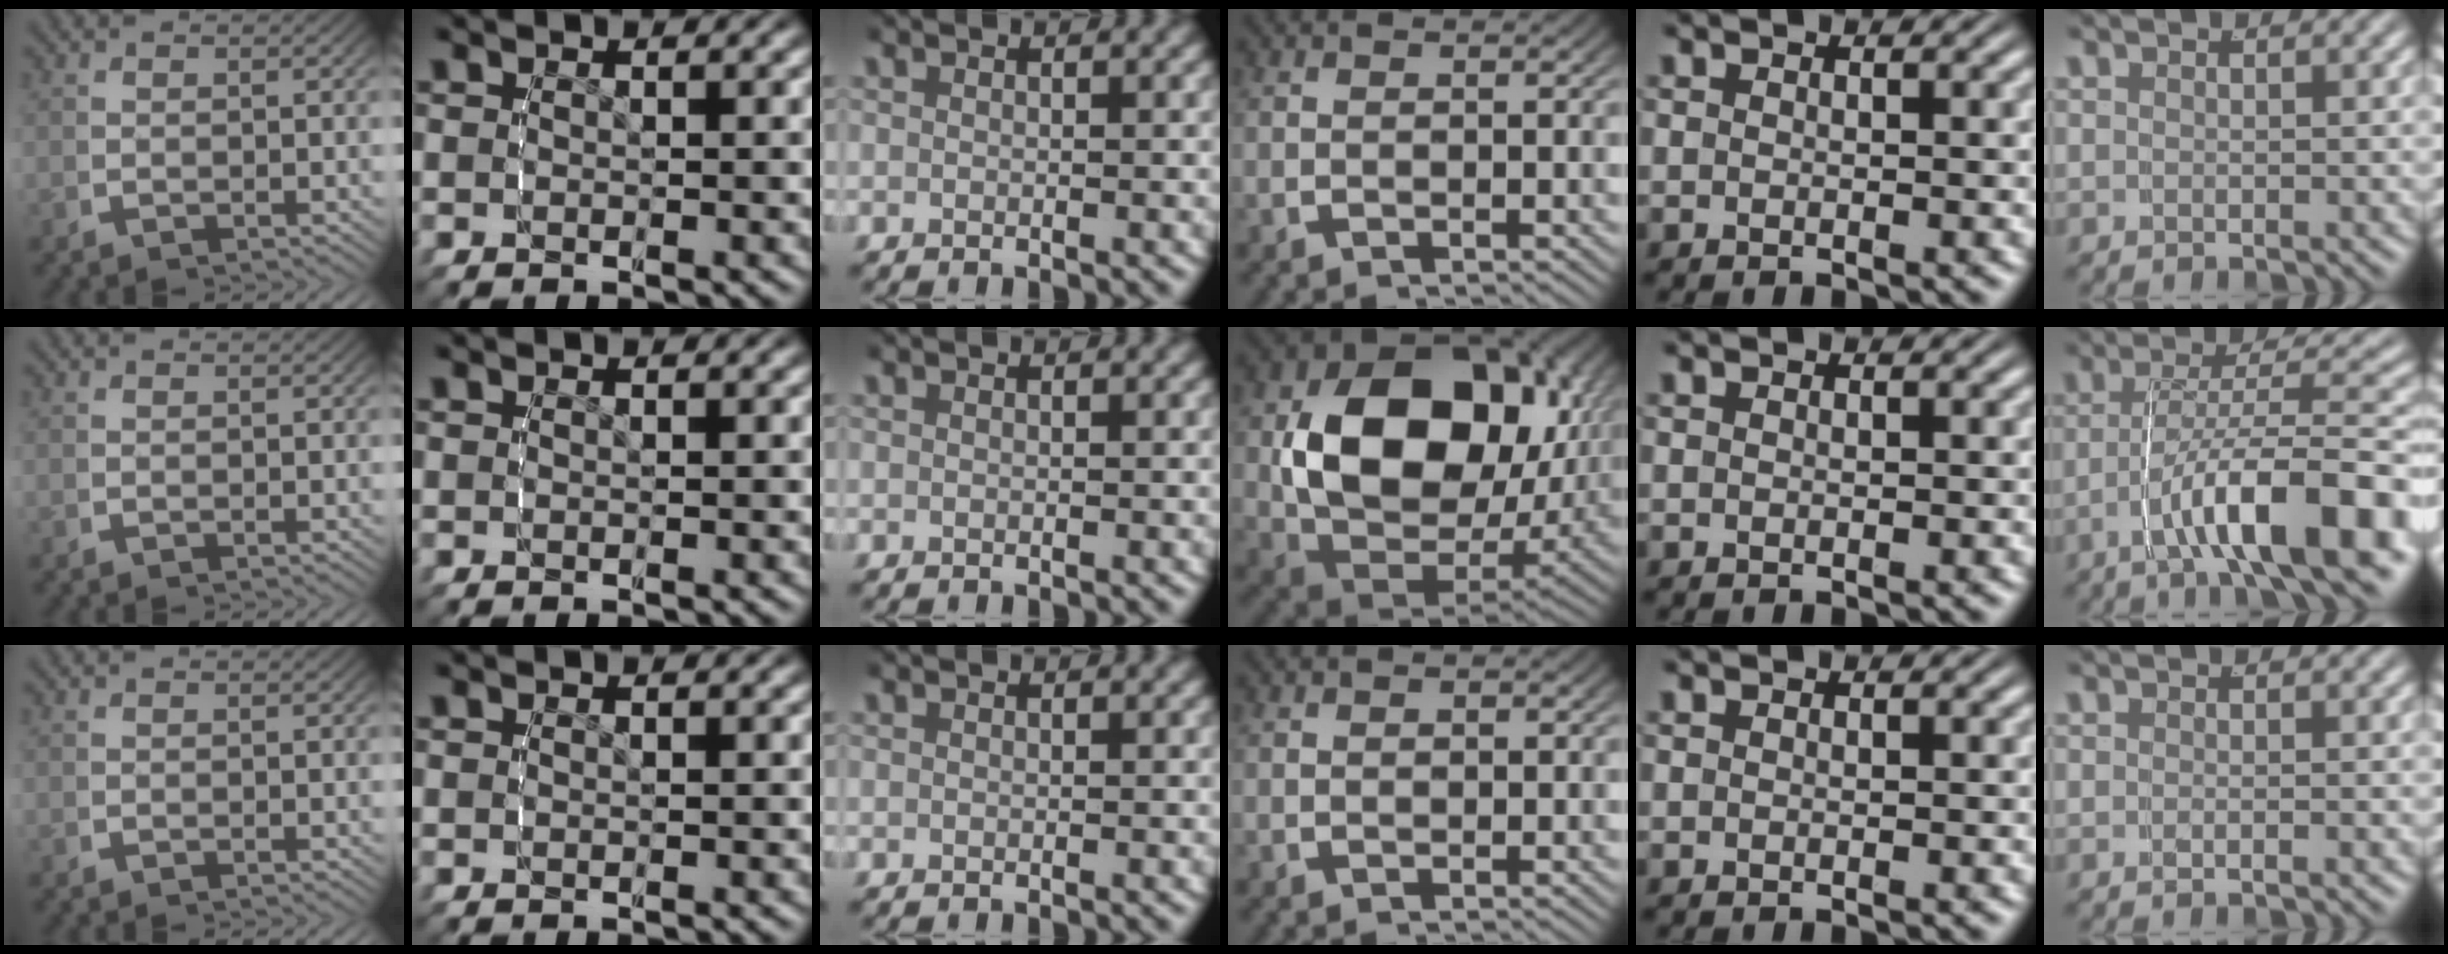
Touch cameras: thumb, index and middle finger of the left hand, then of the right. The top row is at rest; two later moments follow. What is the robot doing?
{"motion": "lift_and_place", "object": "lipstick"}